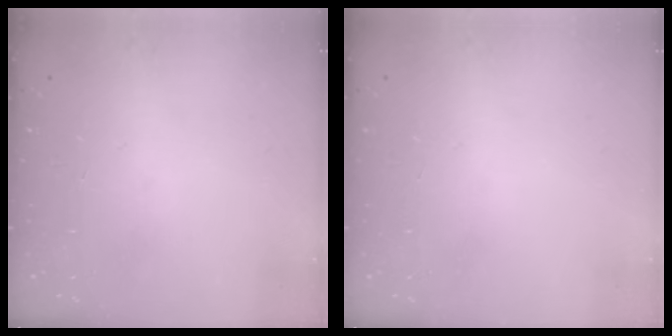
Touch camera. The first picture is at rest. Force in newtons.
{"total": 0.0}